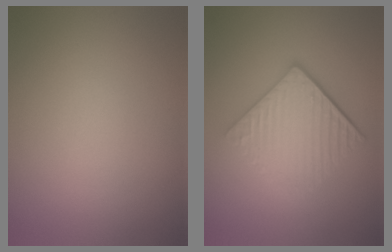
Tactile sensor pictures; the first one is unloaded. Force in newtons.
{"total": 5.4, "press": 3.8, "slide": 3.8}